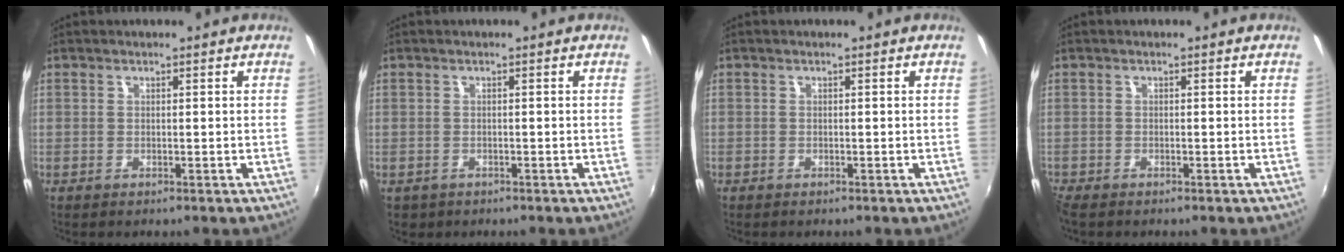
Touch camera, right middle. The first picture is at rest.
{"total": 1.8, "force": [-0.8, 1.5, 0.6], "torque": [-0.015, -0.004, -0.011]}
{"total": 0.7, "force": [-0.5, 0.4, 0.0], "torque": [-0.002, 0.000, -0.010]}
{"total": 2.0, "force": [-1.8, 0.5, 0.7], "torque": [-0.019, -0.012, -0.037]}